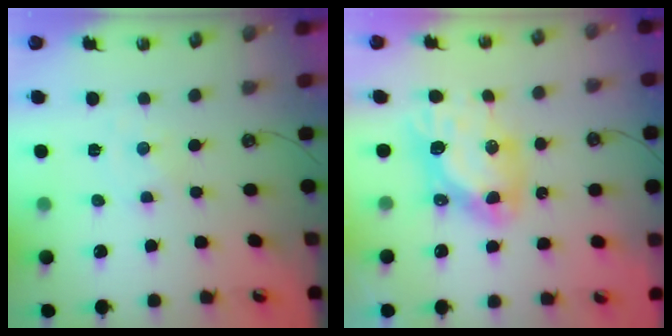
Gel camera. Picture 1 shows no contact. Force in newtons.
{"total": 13.4, "press": 13.3, "slide": 1.5}